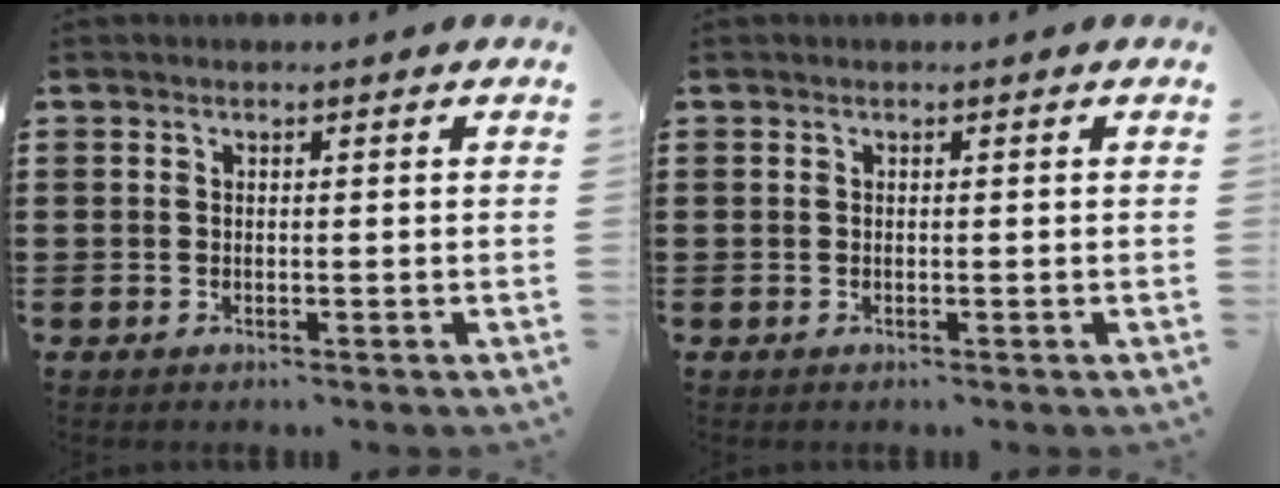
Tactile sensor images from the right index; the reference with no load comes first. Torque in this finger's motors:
{"motor_torque": [-0.91, 1.22, -0.02, -0.01]}